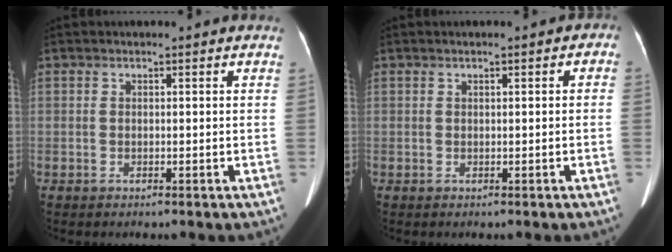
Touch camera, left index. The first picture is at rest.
{"total": 1.1, "force": [0.2, 0.5, 1.0], "torque": [-0.006, 0.010, 0.000]}